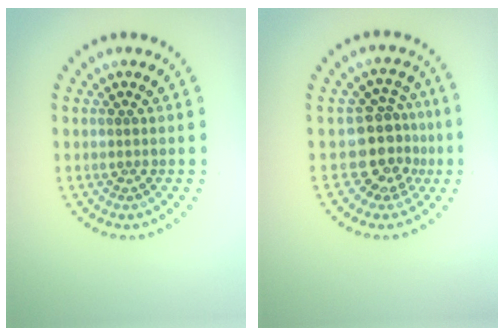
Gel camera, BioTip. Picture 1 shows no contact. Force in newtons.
{"total": 4.1, "press": 3.5, "slide": 2.2}